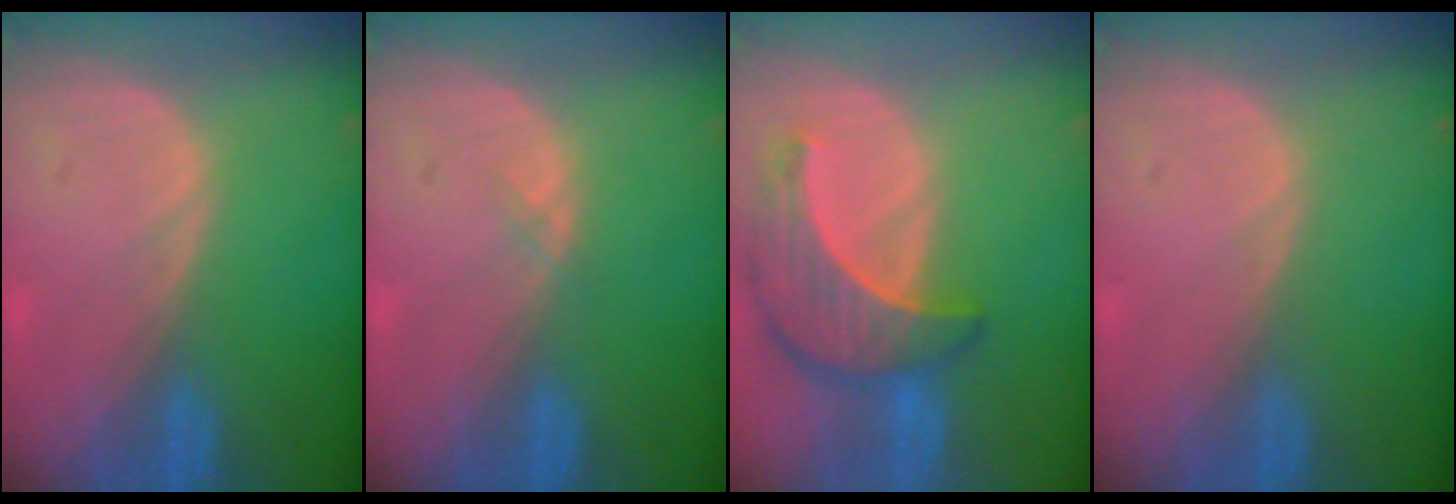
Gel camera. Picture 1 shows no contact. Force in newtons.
{"total": 0.6, "press": 0.5, "slide": 0.2}
{"total": 8.8, "press": 8.0, "slide": 3.7}
{"total": 0.0}